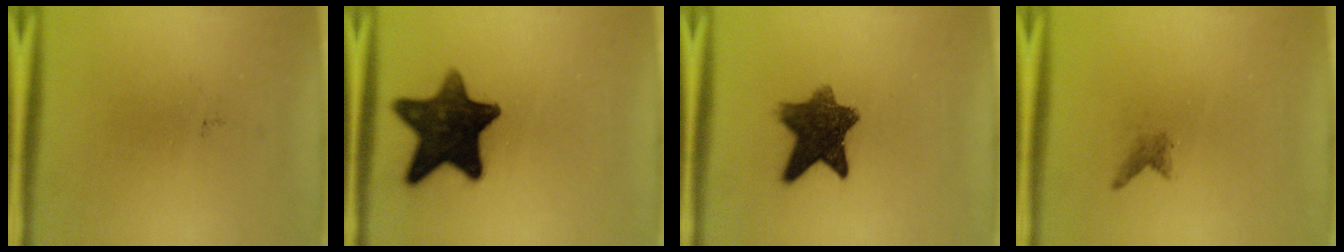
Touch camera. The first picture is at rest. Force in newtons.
{"total": 14.5}
{"total": 9.5}
{"total": 1.0}